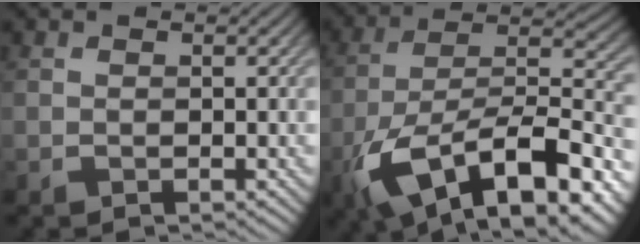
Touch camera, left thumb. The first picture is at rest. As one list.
[{"total": 17.4, "force": [-8.7, 8.1, 12.7], "torque": [-0.252, -0.031, -0.140]}]